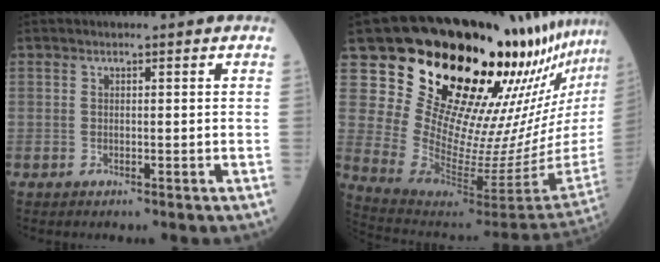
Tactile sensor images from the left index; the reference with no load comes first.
{"total": 25.8, "force": [20.0, 3.8, 16.0], "torque": [-0.247, -0.088, 0.307]}